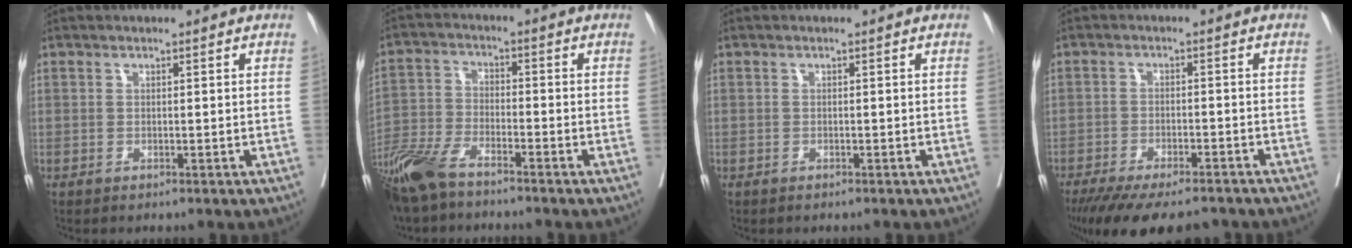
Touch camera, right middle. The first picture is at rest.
{"total": 10.1, "force": [-8.0, 2.6, 5.5], "torque": [-0.120, -0.028, -0.159]}
{"total": 0.0}
{"total": 15.3, "force": [-12.8, 4.0, 7.4], "torque": [-0.141, -0.024, -0.182]}